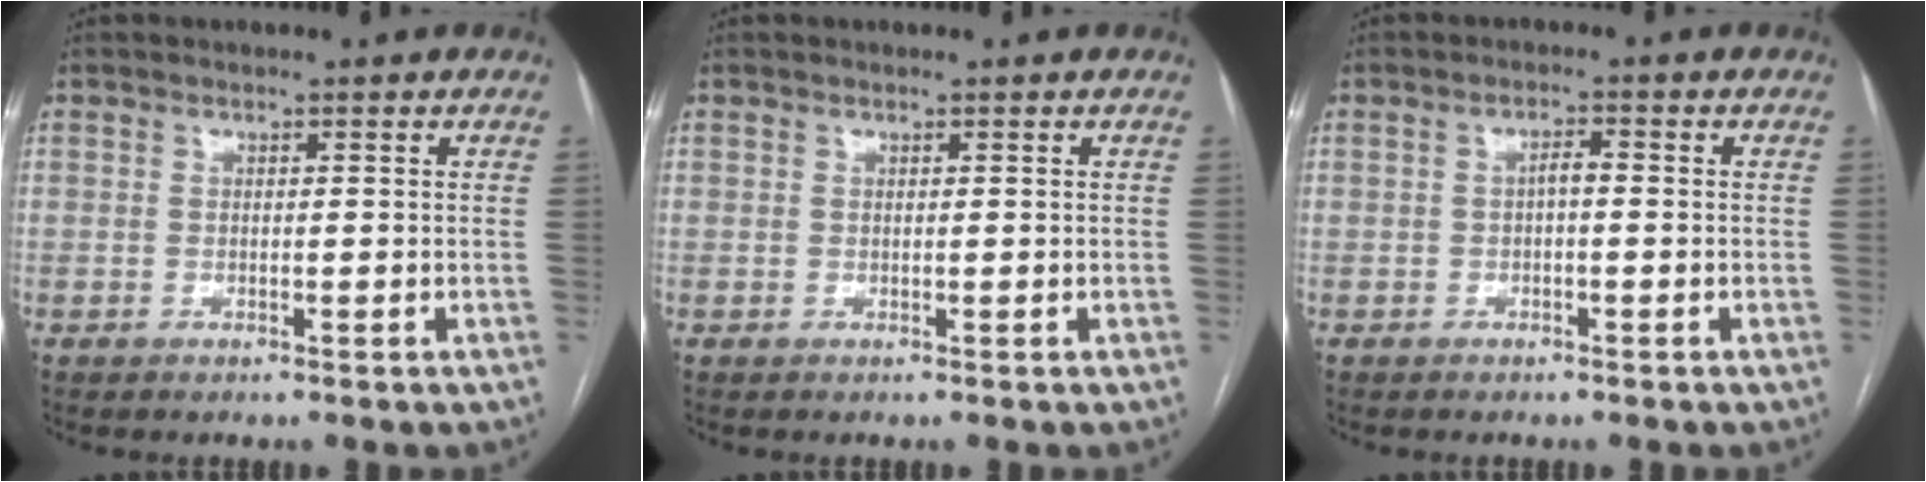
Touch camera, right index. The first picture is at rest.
{"total": 0.0}
{"total": 1.9, "force": [-0.2, 0.6, 1.8], "torque": [-0.032, 0.007, -0.003]}